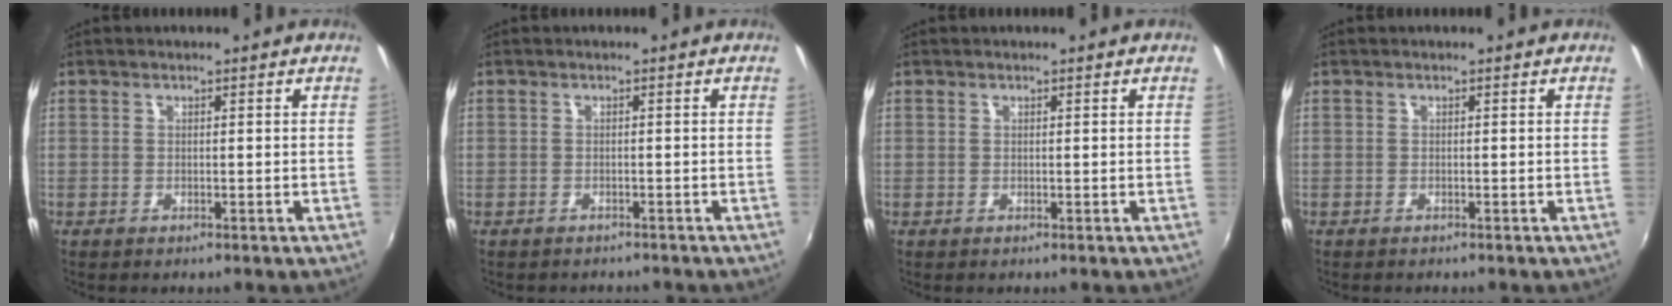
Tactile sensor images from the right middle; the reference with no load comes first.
{"total": 1.6, "force": [-1.3, 0.9, 0.0], "torque": [-0.006, 0.004, -0.017]}
{"total": 0.0}
{"total": 0.0}